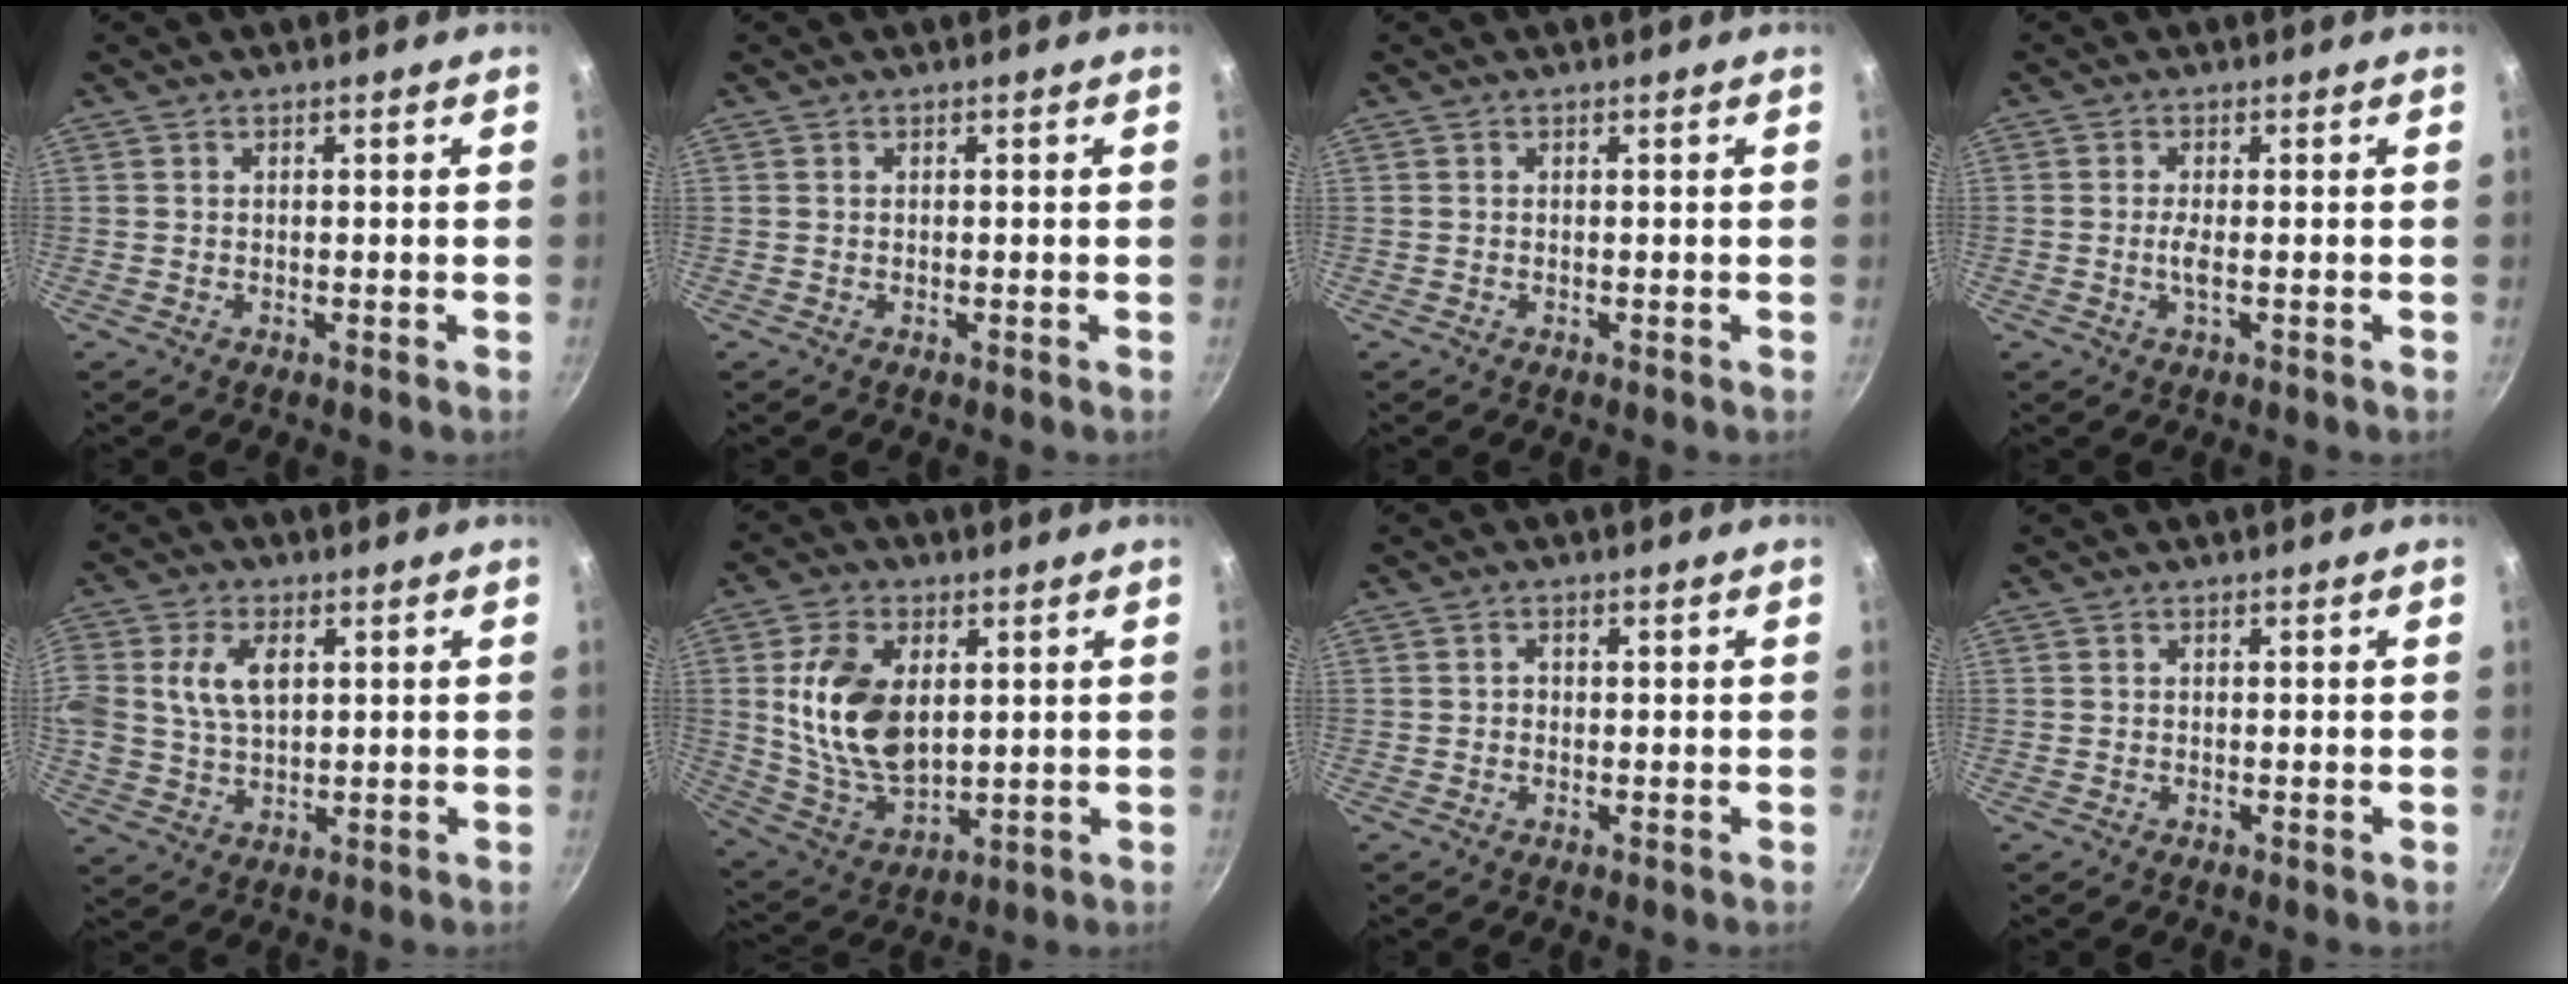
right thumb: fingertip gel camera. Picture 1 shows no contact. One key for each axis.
{"total": 0.0}
{"total": 0.0}
{"total": 2.1, "fx": -0.4, "fy": 0.6, "fz": 1.9, "tx": -0.045, "ty": -0.002, "tz": -0.007}
{"total": 8.6, "fx": 2.3, "fy": 4.9, "fz": 6.6, "tx": -0.131, "ty": 0.001, "tz": 0.051}
{"total": 15.5, "fx": 2.9, "fy": 9.4, "fz": 11.9, "tx": -0.207, "ty": -0.016, "tz": 0.066}
{"total": 0.8, "fx": 0.1, "fy": 0.7, "fz": 0.4, "tx": -0.003, "ty": 0.001, "tz": -0.001}
{"total": 0.0}